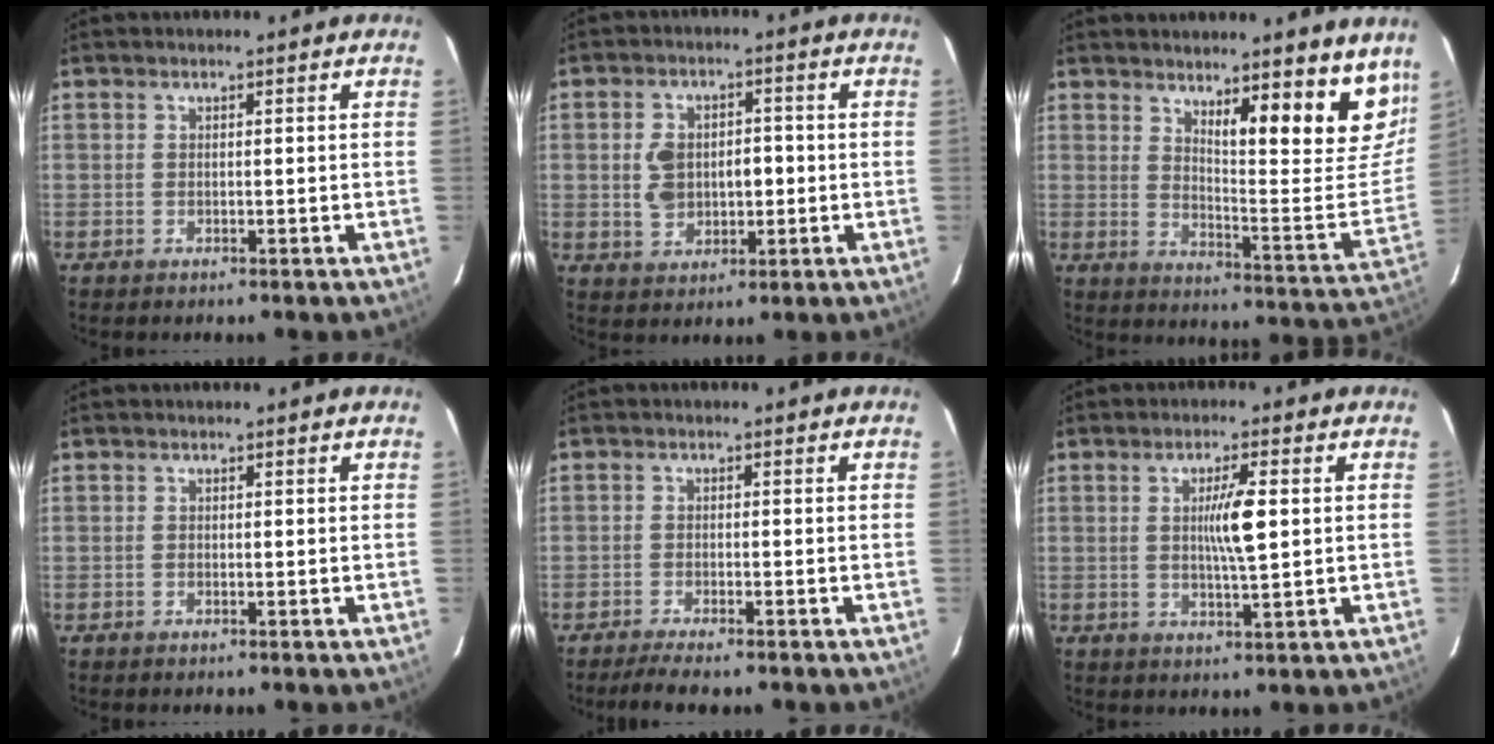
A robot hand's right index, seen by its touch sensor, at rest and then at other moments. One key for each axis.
{"total": 7.1, "fx": -0.2, "fy": 4.7, "fz": 5.2, "tx": -0.098, "ty": 0.016, "tz": 0.006}
{"total": 15.0, "fx": 11.5, "fy": 2.3, "fz": 9.3, "tx": -0.100, "ty": -0.044, "tz": 0.150}
{"total": 0.0}
{"total": 4.6, "fx": -3.8, "fy": 0.4, "fz": 2.6, "tx": -0.039, "ty": -0.009, "tz": -0.060}
{"total": 5.7, "fx": 0.7, "fy": 0.3, "fz": 5.6, "tx": -0.098, "ty": -0.002, "tz": 0.013}